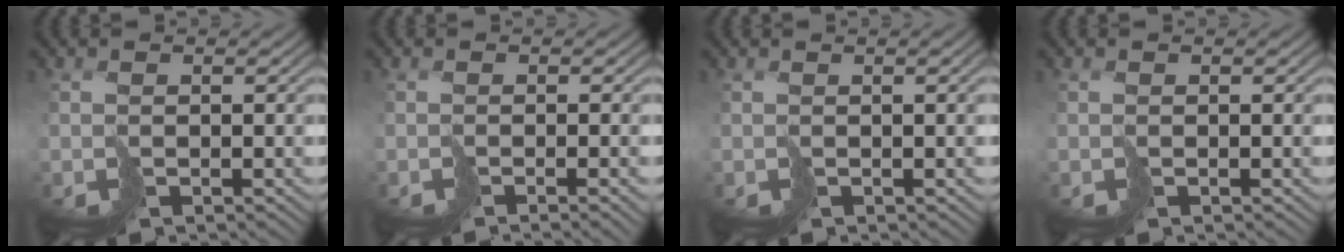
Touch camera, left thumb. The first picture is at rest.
{"total": 2.4, "force": [-0.8, 0.4, 2.2], "torque": [-0.024, -0.002, -0.019]}
{"total": 3.0, "force": [0.2, 0.8, 2.9], "torque": [-0.034, 0.003, 0.002]}
{"total": 0.0}